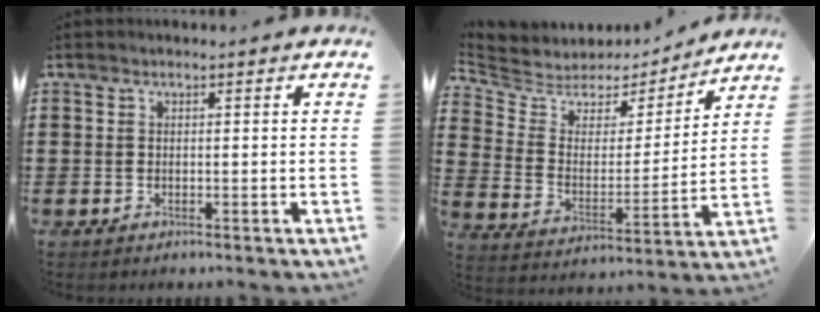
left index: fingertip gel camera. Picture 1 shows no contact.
{"total": 5.0, "force": [4.5, 2.2, 0.1], "torque": [-0.042, -0.035, 0.074]}